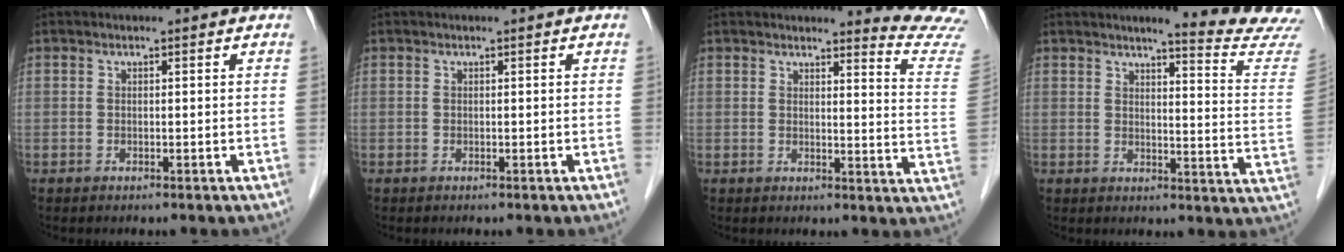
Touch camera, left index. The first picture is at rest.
{"total": 0.0}
{"total": 9.3, "force": [9.2, -1.4, -0.1], "torque": [-0.001, -0.123, 0.078]}
{"total": 12.6, "force": [12.0, -1.8, 3.2], "torque": [-0.038, -0.099, 0.123]}